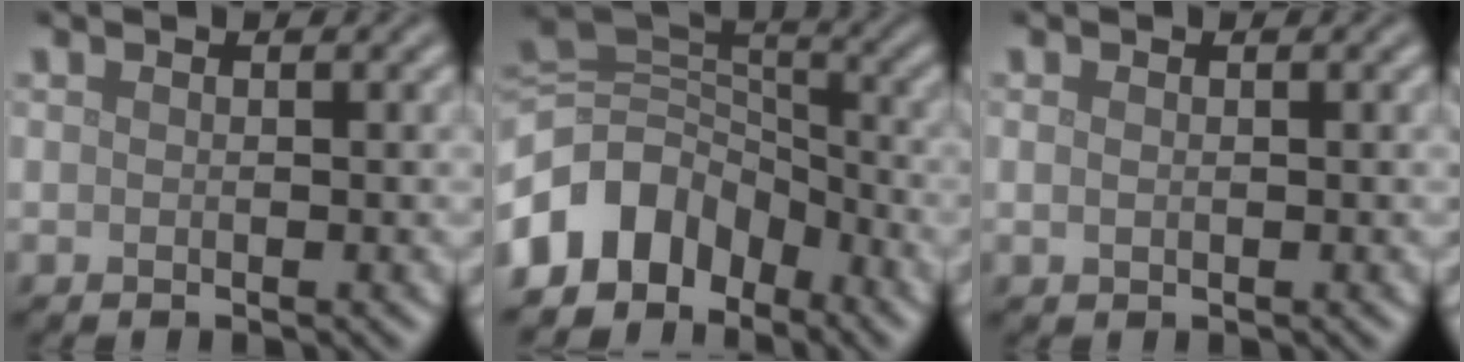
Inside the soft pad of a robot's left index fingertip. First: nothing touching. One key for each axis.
{"total": 8.1, "fx": -4.8, "fy": 5.8, "fz": 3.1, "tx": -0.049, "ty": 0.011, "tz": -0.109}
{"total": 0.5, "fx": 0.0, "fy": 0.4, "fz": 0.3, "tx": -0.008, "ty": -0.001, "tz": 0.002}